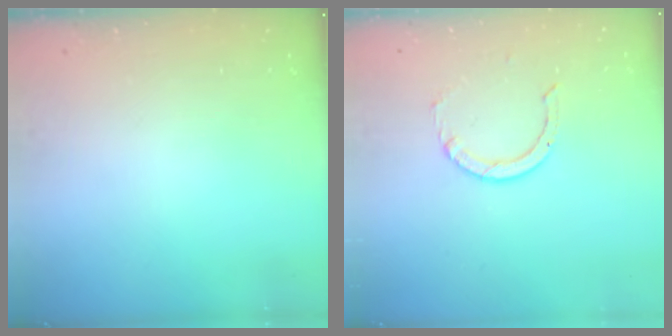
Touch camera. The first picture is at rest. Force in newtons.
{"total": 1.7, "press": 1.7, "slide": 0.1}